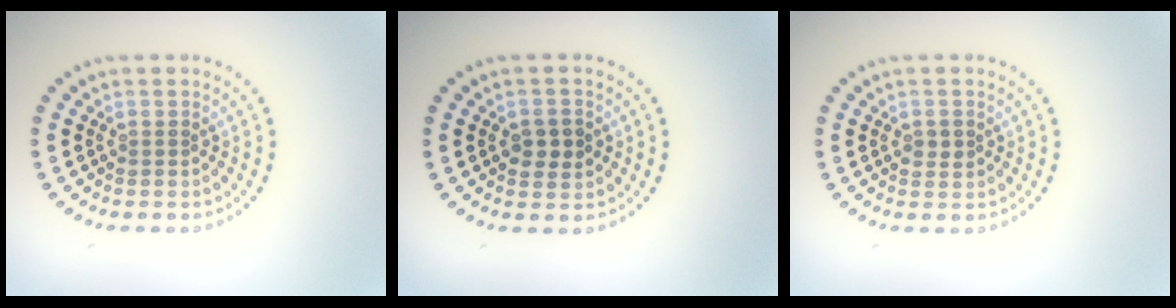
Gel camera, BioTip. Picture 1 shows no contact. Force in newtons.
{"total": 2.2, "press": 2.2, "slide": 0.2}
{"total": 1.3, "press": 1.3, "slide": 0.2}